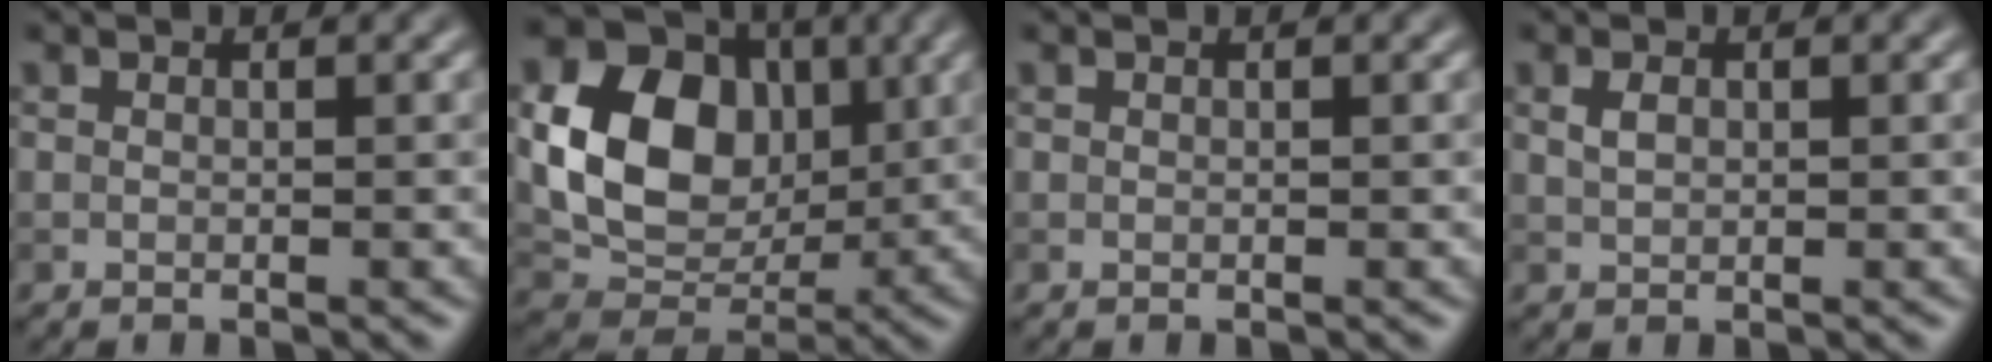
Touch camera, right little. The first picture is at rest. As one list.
[{"total": 11.1, "force": [1.6, 8.6, 6.9], "torque": [-0.137, -0.002, 0.024]}, {"total": 0.0}, {"total": 1.2, "force": [0.4, 0.9, 0.8], "torque": [-0.019, 0.002, 0.011]}]